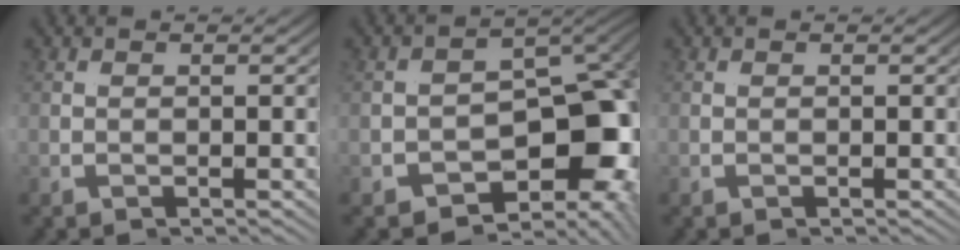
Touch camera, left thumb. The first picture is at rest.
{"total": 11.5, "force": [-1.8, 6.9, 9.0], "torque": [-0.127, -0.019, -0.013]}
{"total": 0.0}